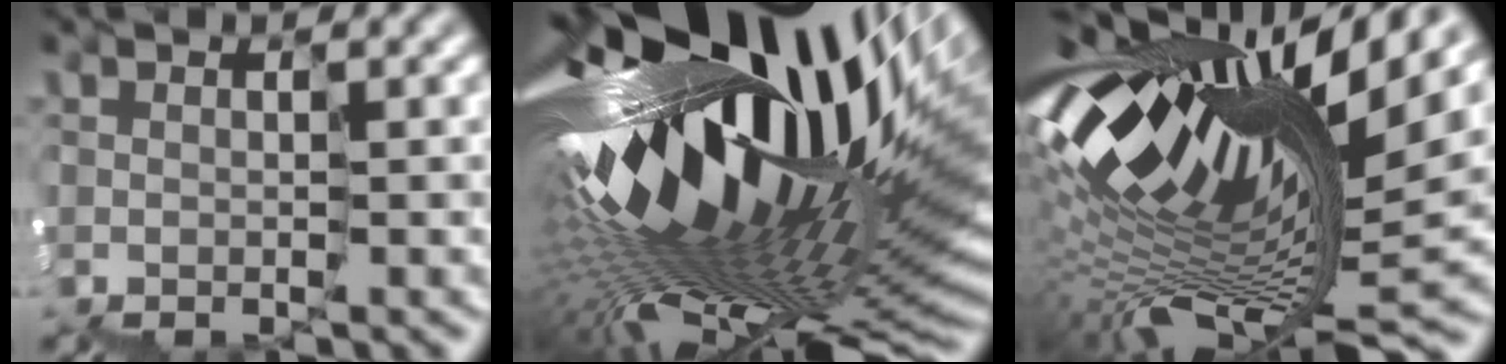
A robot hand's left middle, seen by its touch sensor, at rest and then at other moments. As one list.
[{"total": 15.6, "force": [3.2, 6.0, 14.0], "torque": [-0.220, -0.022, 0.067]}, {"total": 13.8, "force": [3.0, 4.8, 12.6], "torque": [-0.235, -0.015, 0.060]}]